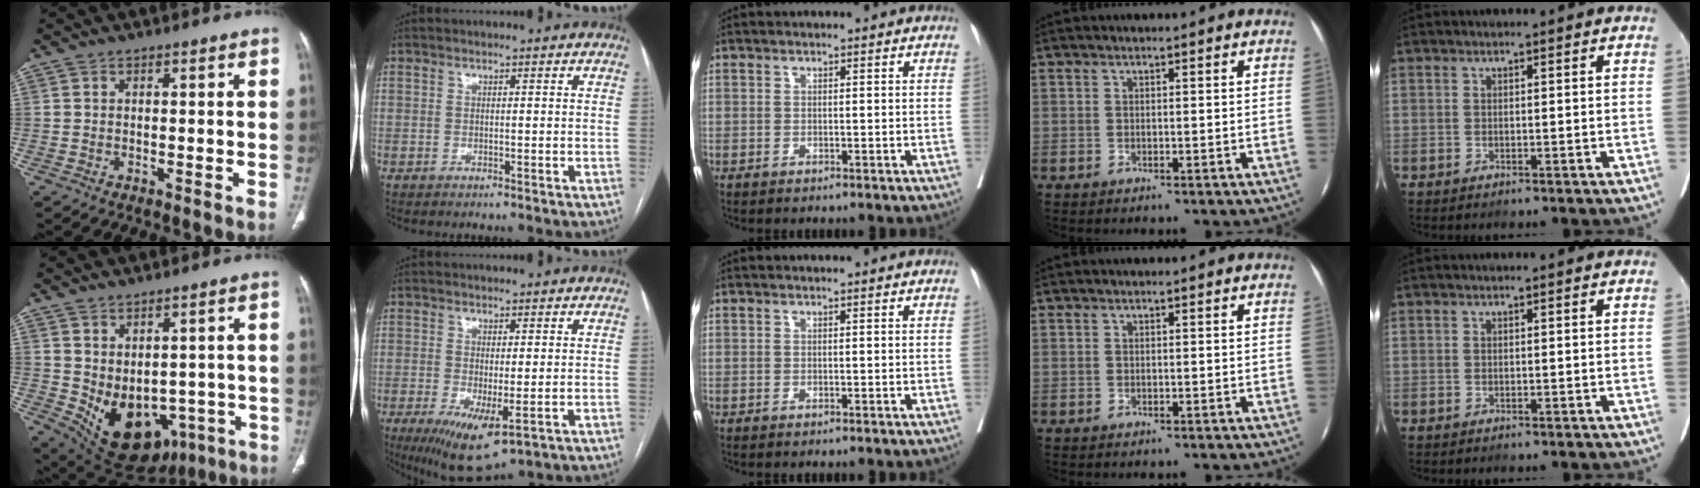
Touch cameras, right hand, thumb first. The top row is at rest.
{"thumb": {"total": 15.4, "force": [-4.2, 10.8, 10.1], "torque": [-0.136, 0.003, -0.025]}, "index": {"total": 8.4, "force": [-3.2, 2.3, 7.4], "torque": [-0.124, -0.025, -0.040]}}